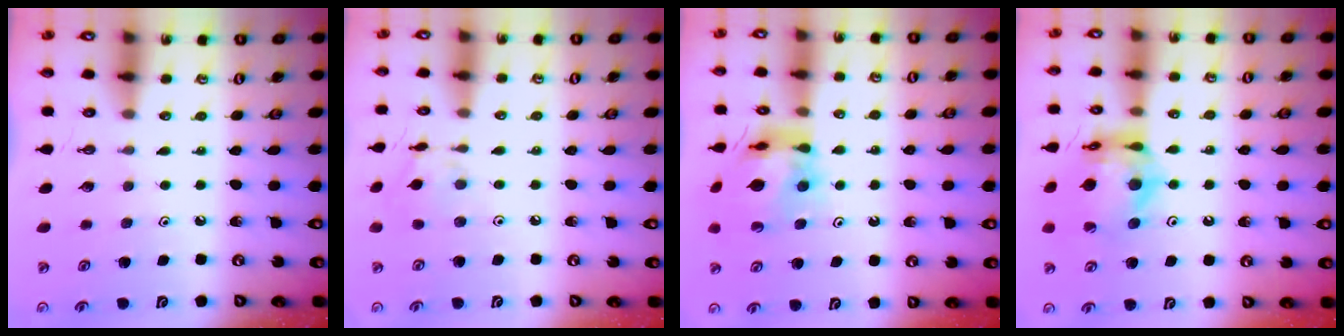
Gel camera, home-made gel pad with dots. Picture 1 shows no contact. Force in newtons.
{"total": 8.1, "press": 8.1, "slide": 0.4}
{"total": 13.6, "press": 13.5, "slide": 1.7}
{"total": 15.6, "press": 15.5, "slide": 1.8}